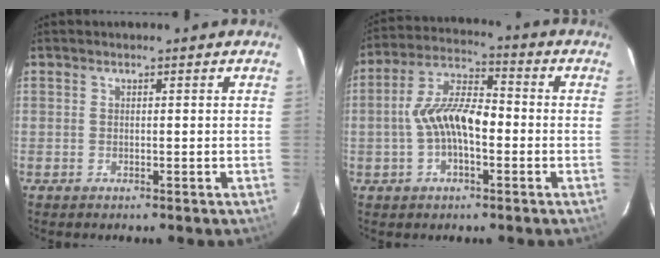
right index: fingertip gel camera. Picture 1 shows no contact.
{"total": 10.3, "force": [-1.9, 4.3, 9.1], "torque": [-0.183, 0.020, -0.038]}